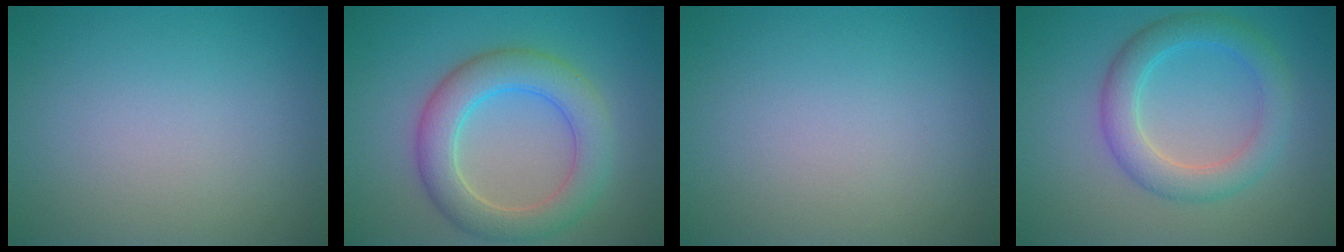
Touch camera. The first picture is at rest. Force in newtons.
{"total": 5.8, "press": 5.8, "slide": 0.2}
{"total": 0.0}
{"total": 4.2, "press": 4.2, "slide": 0.1}